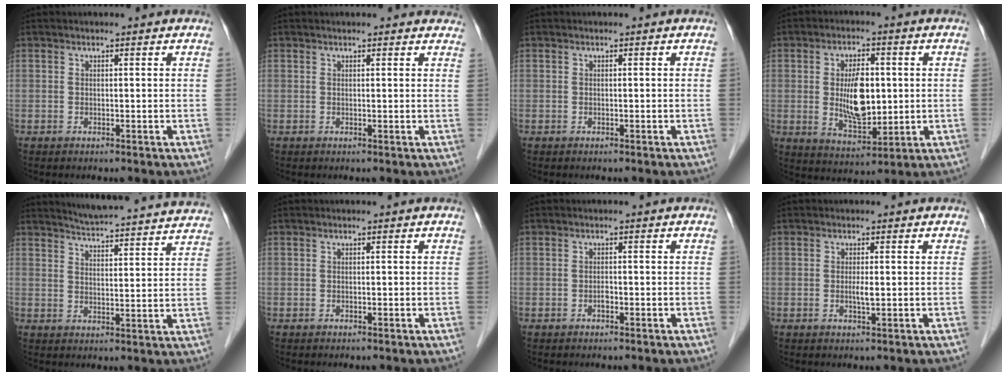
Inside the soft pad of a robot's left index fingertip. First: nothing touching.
{"total": 4.0, "force": [3.6, 1.3, 1.0], "torque": [-0.001, 0.011, 0.031]}
{"total": 0.0}
{"total": 8.7, "force": [0.2, 3.9, 7.8], "torque": [-0.148, -0.002, 0.013]}
{"total": 20.2, "force": [19.3, 1.1, 5.9], "torque": [-0.087, -0.029, 0.239]}
{"total": 0.0}
{"total": 1.0, "force": [-0.7, 0.4, 0.5], "torque": [-0.010, -0.001, -0.011]}
{"total": 1.5, "force": [-0.3, 0.3, 1.4], "torque": [-0.028, -0.004, -0.005]}